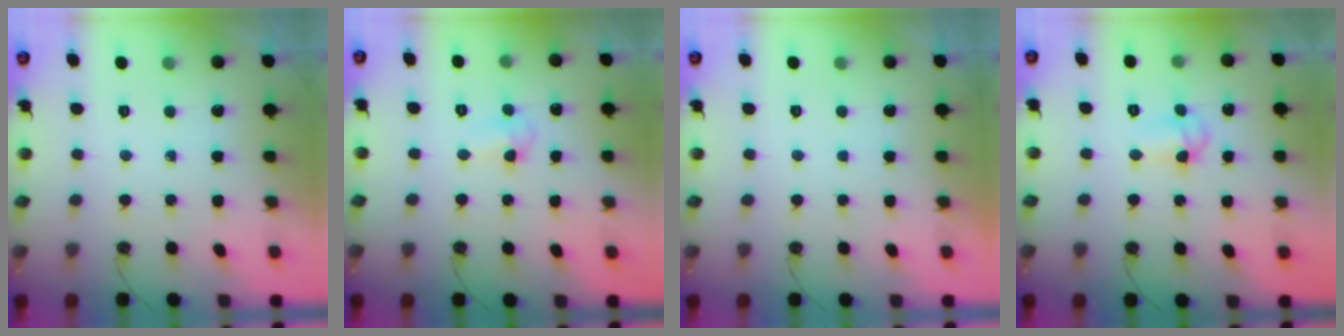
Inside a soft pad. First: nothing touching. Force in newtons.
{"total": 3.5, "press": 3.5, "slide": 0.8}
{"total": 0.0}
{"total": 7.0, "press": 6.0, "slide": 3.6}